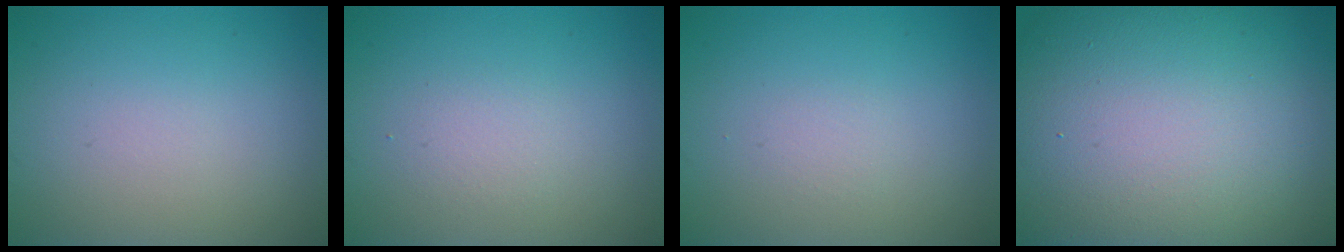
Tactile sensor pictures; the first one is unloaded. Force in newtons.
{"total": 1.3, "press": 1.3, "slide": 0.2}
{"total": 0.0}
{"total": 22.1, "press": 22.0, "slide": 1.5}